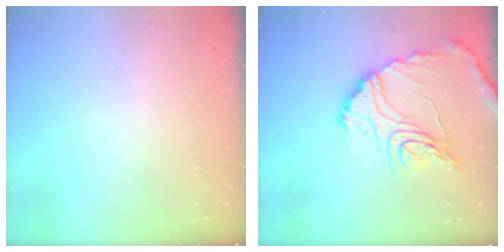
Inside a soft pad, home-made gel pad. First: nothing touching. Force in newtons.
{"total": 18.2, "press": 18.1, "slide": 2.0}